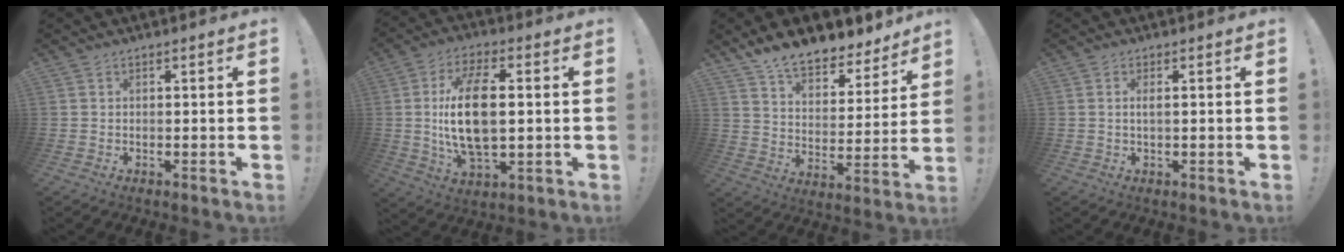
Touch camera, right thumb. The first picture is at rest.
{"total": 16.4, "force": [1.3, 8.0, 14.3], "torque": [-0.270, -0.004, 0.017]}
{"total": 12.5, "force": [10.8, 4.4, 4.5], "torque": [-0.090, -0.082, 0.195]}
{"total": 1.5, "force": [0.4, 0.3, 1.4], "torque": [-0.018, -0.002, 0.005]}